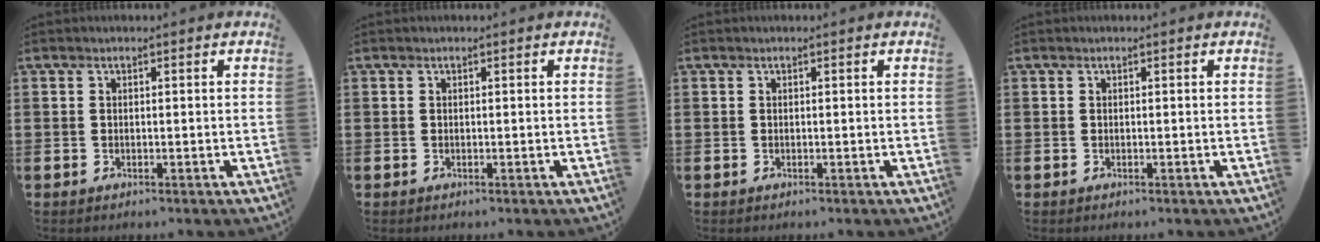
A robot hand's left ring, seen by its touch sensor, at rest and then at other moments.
{"total": 0.0}
{"total": 0.0}
{"total": 0.0}